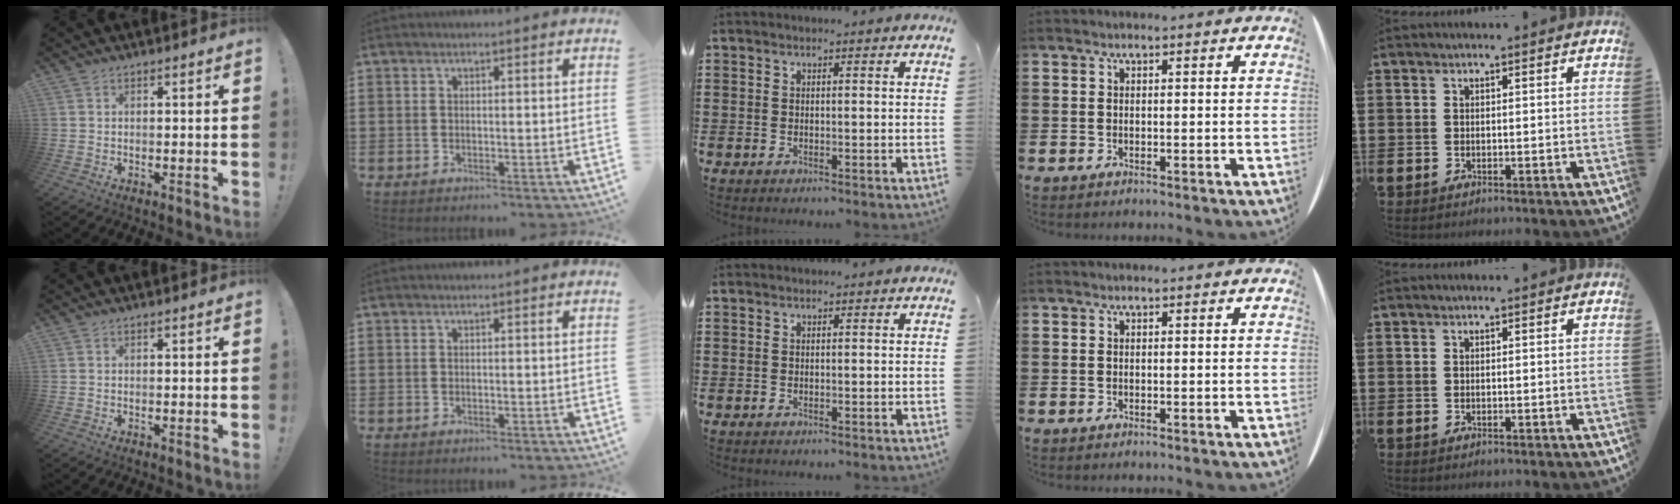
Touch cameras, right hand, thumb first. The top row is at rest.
{}